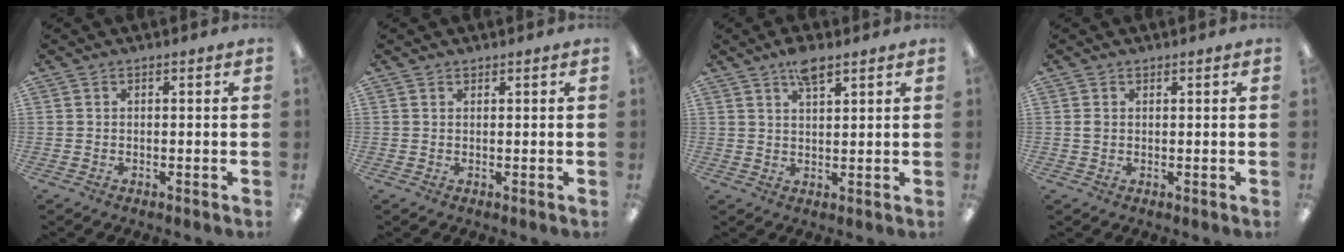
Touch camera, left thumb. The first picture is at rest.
{"total": 0.6, "force": [0.6, 0.2, 0.0], "torque": [0.000, -0.001, 0.012]}
{"total": 5.1, "force": [3.6, 1.6, 3.2], "torque": [-0.063, -0.006, 0.063]}
{"total": 1.2, "force": [0.5, 0.9, 0.6], "torque": [-0.013, 0.003, 0.008]}